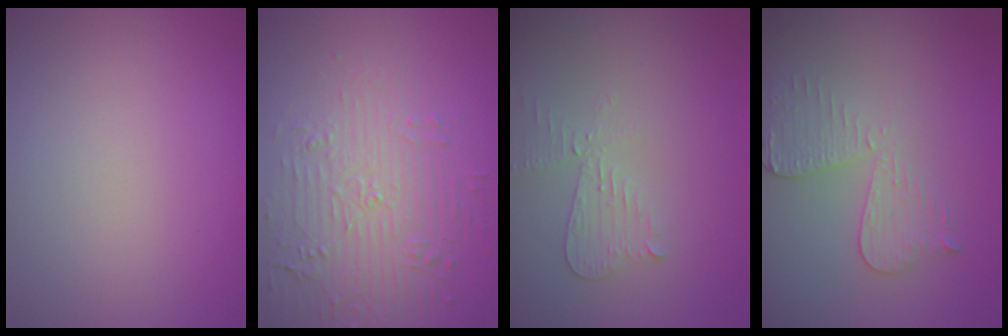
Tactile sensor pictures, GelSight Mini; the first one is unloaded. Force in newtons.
{"total": 5.2, "press": 3.7, "slide": 3.7}
{"total": 2.2, "press": 2.2, "slide": 0.1}
{"total": 3.0, "press": 2.7, "slide": 1.2}